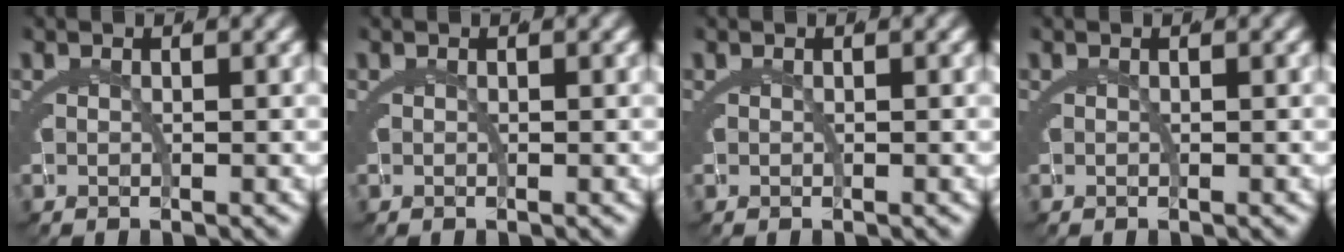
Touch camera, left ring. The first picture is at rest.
{"total": 0.0}
{"total": 0.0}
{"total": 0.0}